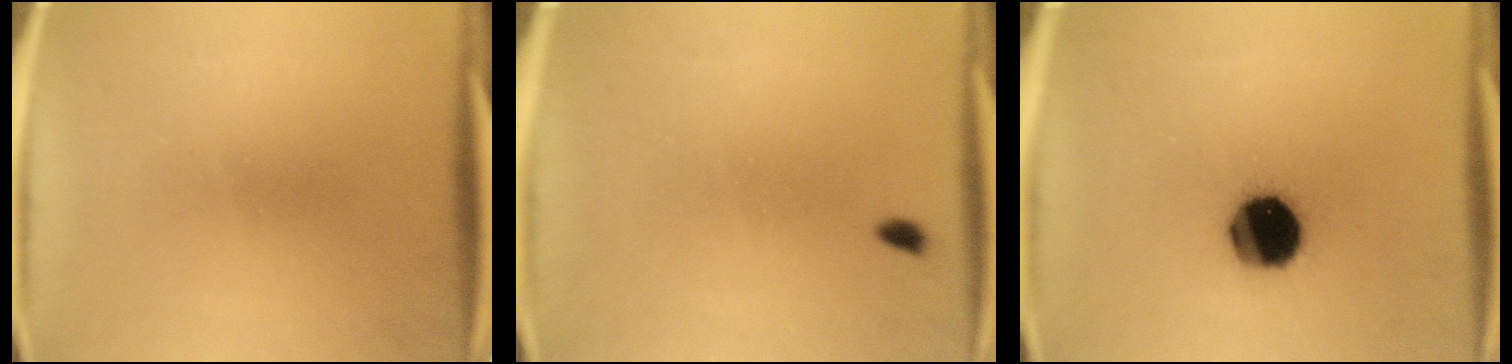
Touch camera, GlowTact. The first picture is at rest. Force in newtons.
{"total": 0.7}
{"total": 16.0}